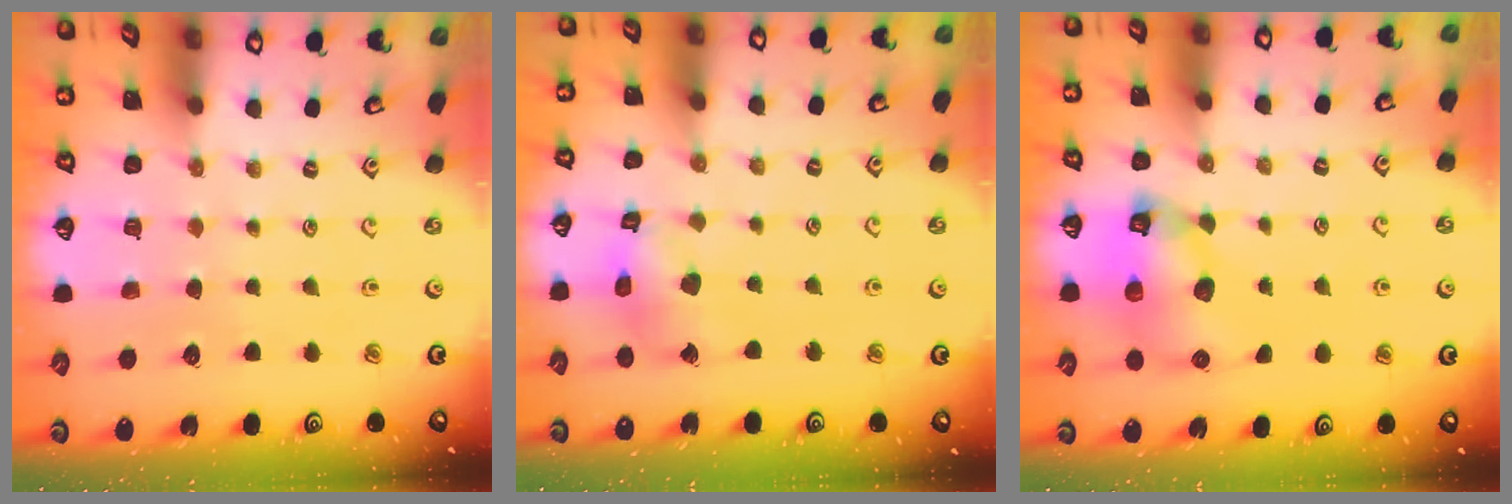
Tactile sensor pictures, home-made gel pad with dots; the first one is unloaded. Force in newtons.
{"total": 10.1, "press": 10.0, "slide": 1.2}
{"total": 11.1, "press": 11.0, "slide": 1.5}